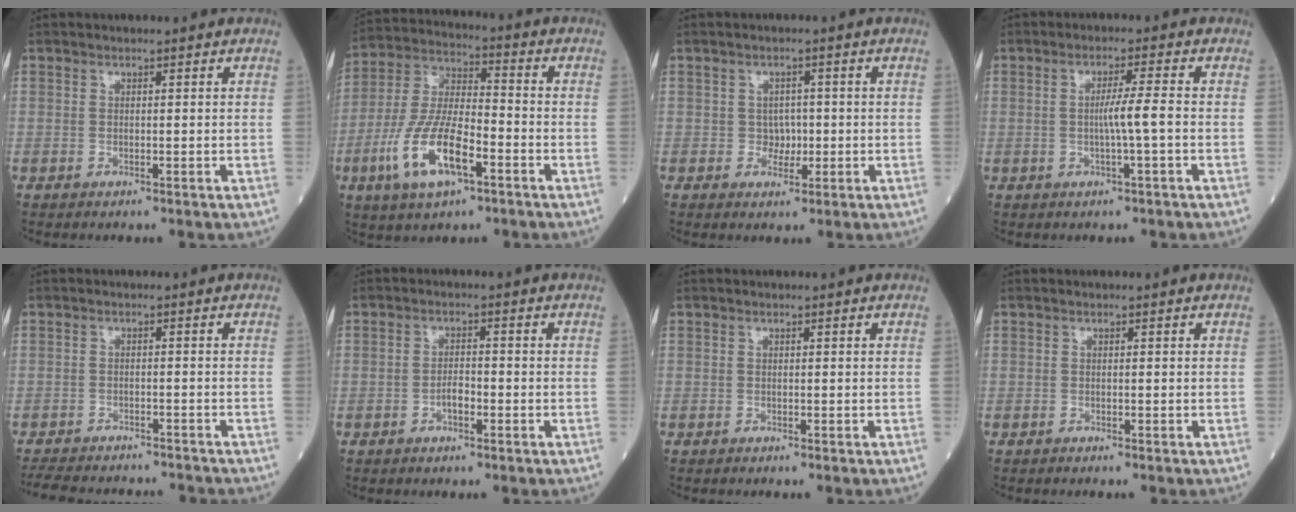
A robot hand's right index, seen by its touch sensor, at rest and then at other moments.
{"total": 13.4, "force": [-5.6, 4.2, 11.4], "torque": [-0.240, -0.004, -0.105]}
{"total": 2.4, "force": [-0.4, 2.1, 1.2], "torque": [-0.005, 0.006, -0.005]}
{"total": 3.7, "force": [-0.6, -0.7, 3.6], "torque": [-0.060, 0.001, -0.012]}
{"total": 12.6, "force": [-11.7, 2.8, 3.8], "torque": [-0.078, 0.000, -0.154]}
{"total": 2.2, "force": [-1.1, 0.8, 1.8], "torque": [-0.023, 0.005, -0.020]}
{"total": 0.6, "force": [-0.5, -0.1, 0.3], "torque": [0.002, 0.001, -0.006]}
{"total": 0.8, "force": [-0.7, -0.1, 0.4], "torque": [-0.001, 0.002, -0.008]}